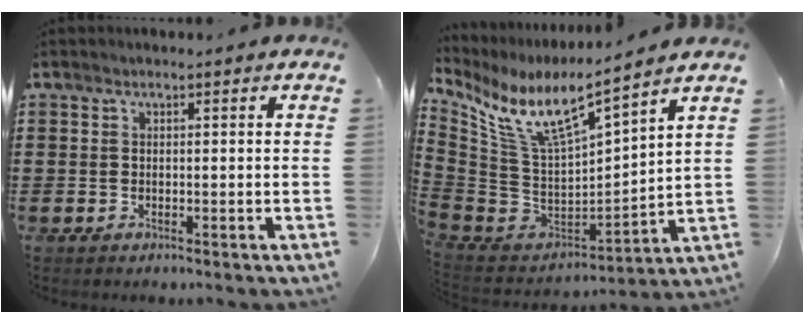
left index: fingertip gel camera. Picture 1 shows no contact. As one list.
[{"total": 10.8, "force": [6.9, 2.0, 8.0], "torque": [-0.187, -0.054, 0.114]}]